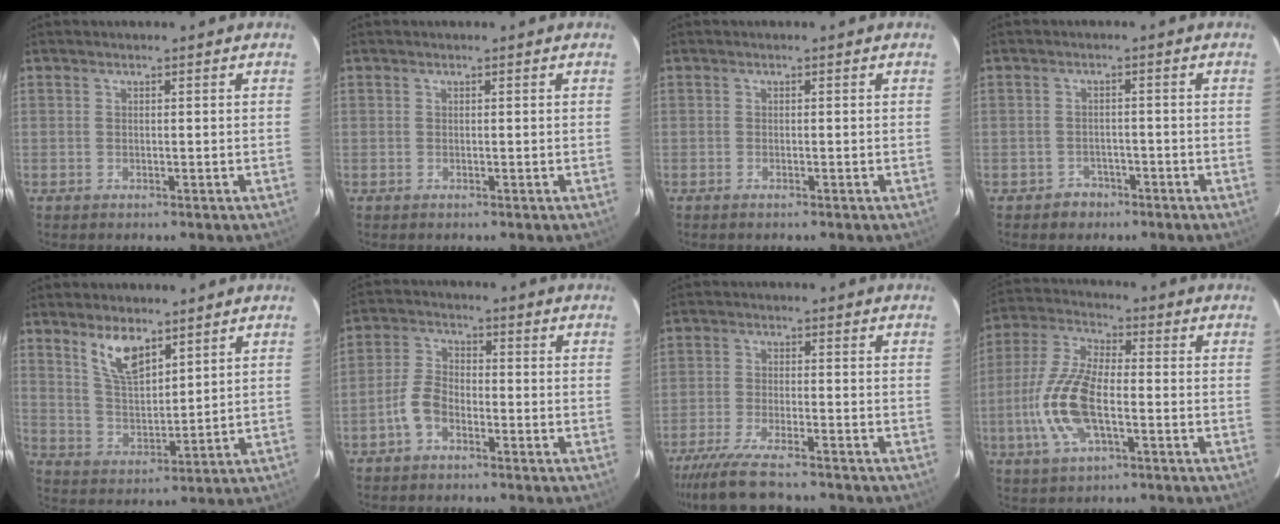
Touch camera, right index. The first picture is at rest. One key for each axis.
{"total": 0.0}
{"total": 0.5, "fx": -0.5, "fy": 0.1, "fz": 0.3, "tx": -0.005, "ty": -0.001, "tz": -0.010}
{"total": 3.4, "fx": -2.2, "fy": 2.6, "fz": 0.1, "tx": -0.011, "ty": 0.012, "tz": -0.029}
{"total": 8.4, "fx": 5.4, "fy": 3.4, "fz": 5.4, "tx": -0.098, "ty": 0.003, "tz": 0.113}
{"total": 5.4, "fx": -2.9, "fy": 3.0, "fz": 3.4, "tx": -0.077, "ty": 0.015, "tz": -0.057}
{"total": 11.9, "fx": -10.2, "fy": 2.0, "fz": 5.8, "tx": -0.139, "ty": -0.033, "tz": -0.176}
{"total": 13.7, "fx": -3.5, "fy": 5.5, "fz": 12.0, "tx": -0.266, "ty": 0.001, "tz": -0.072}